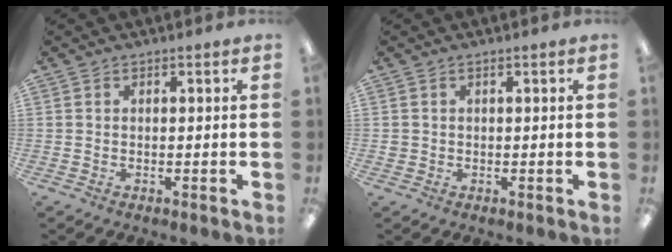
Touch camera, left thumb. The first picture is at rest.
{"total": 0.9, "force": [0.1, 0.8, 0.2], "torque": [-0.004, 0.005, 0.000]}